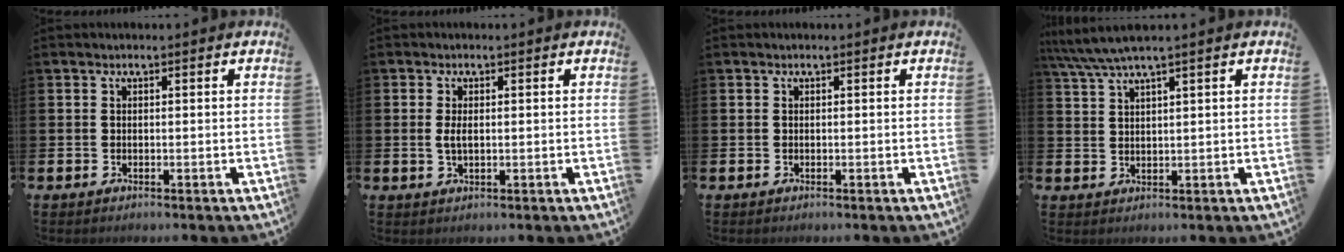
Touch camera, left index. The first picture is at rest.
{"total": 1.8, "force": [0.2, 0.8, 1.6], "torque": [-0.029, 0.004, 0.001]}
{"total": 0.0}
{"total": 4.2, "force": [3.4, -0.2, 2.4], "torque": [-0.059, -0.007, 0.063]}